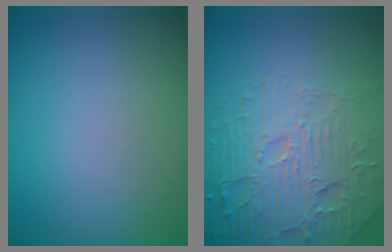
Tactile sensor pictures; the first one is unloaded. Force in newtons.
{"total": 6.9, "press": 5.3, "slide": 4.4}